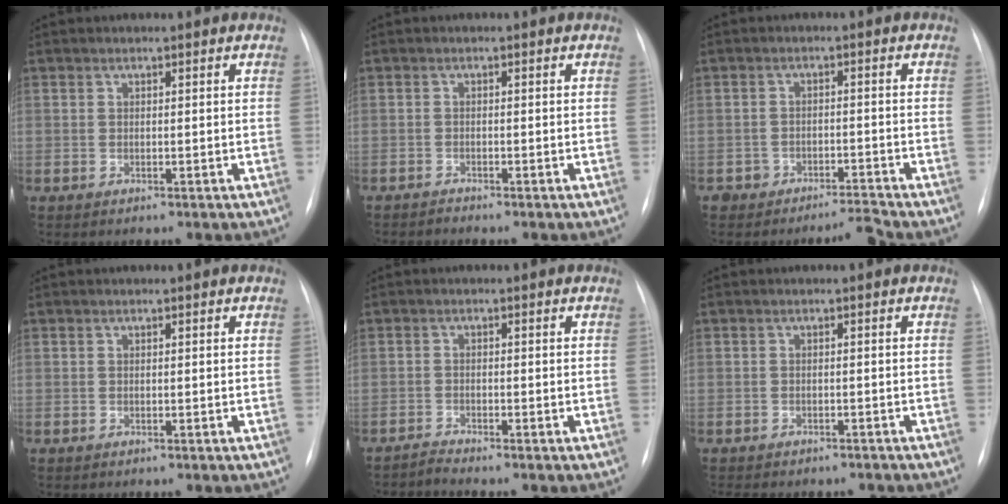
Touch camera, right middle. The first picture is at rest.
{"total": 0.8, "force": [-0.7, -0.1, -0.2], "torque": [0.002, -0.005, -0.012]}
{"total": 2.7, "force": [-2.7, 0.0, -0.5], "torque": [0.015, 0.000, -0.042]}
{"total": 0.0}
{"total": 1.5, "force": [-1.3, -0.5, -0.4], "torque": [0.006, -0.010, -0.026]}
{"total": 8.4, "force": [-7.2, 3.1, 2.8], "torque": [-0.040, 0.006, -0.085]}